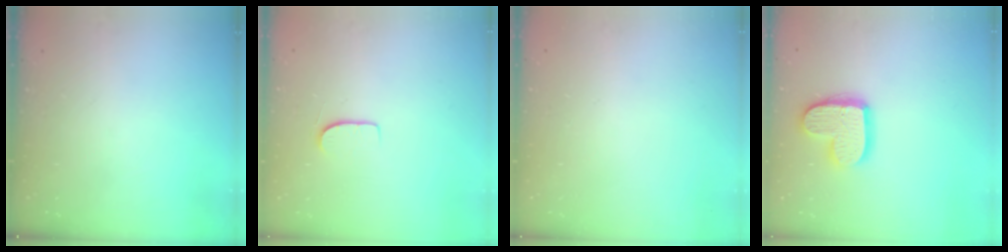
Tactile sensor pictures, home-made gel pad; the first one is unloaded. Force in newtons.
{"total": 6.1, "press": 6.1, "slide": 0.5}
{"total": 0.0}
{"total": 14.2, "press": 14.2, "slide": 1.1}